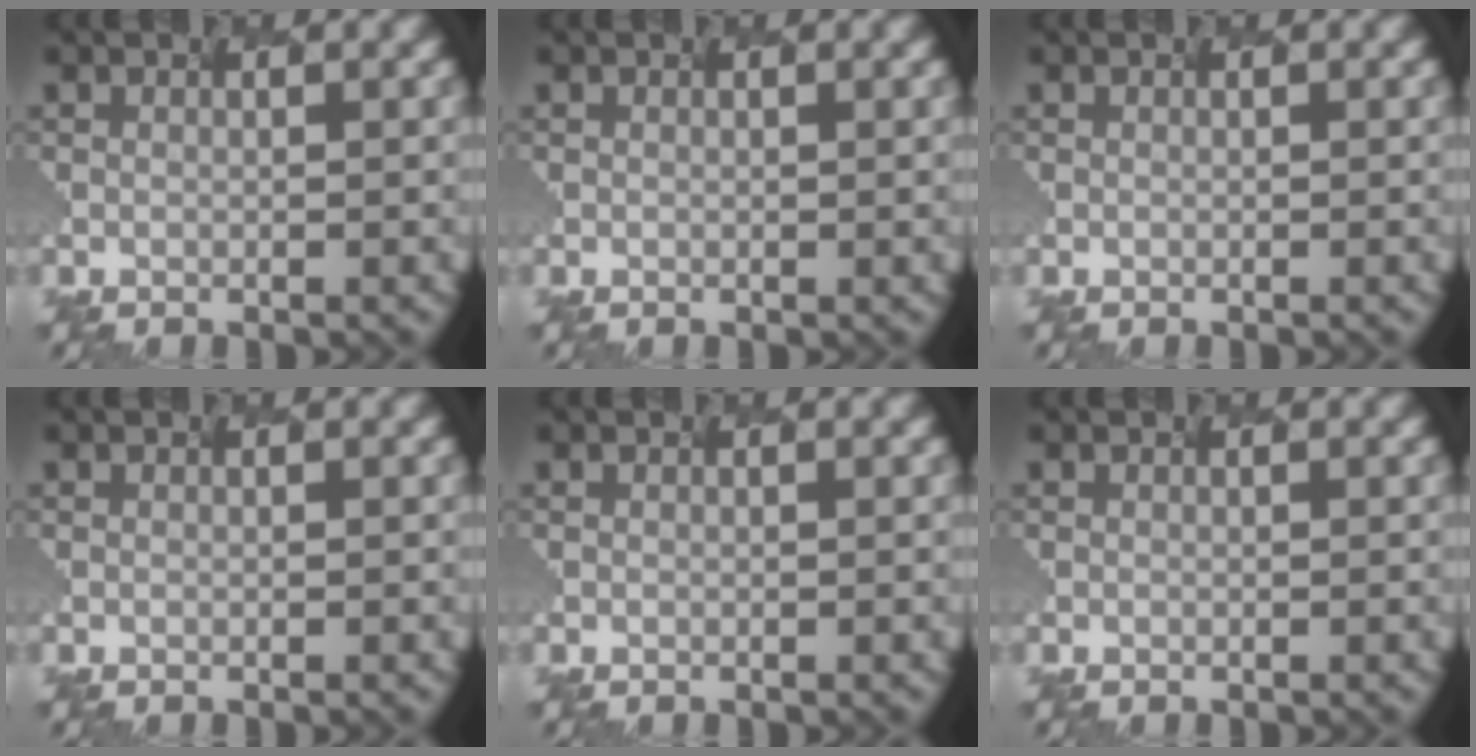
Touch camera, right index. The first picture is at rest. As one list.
[{"total": 0.0}, {"total": 0.0}, {"total": 0.0}, {"total": 0.0}, {"total": 0.0}]